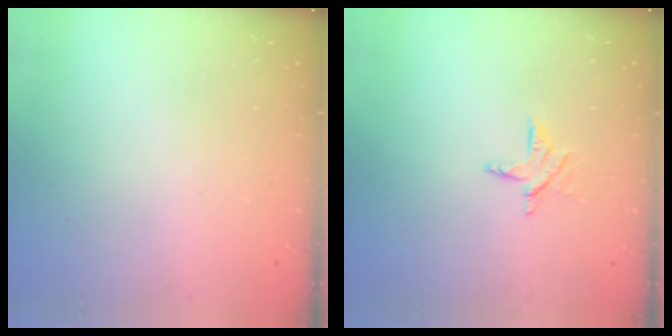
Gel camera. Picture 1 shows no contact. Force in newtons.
{"total": 6.6, "press": 6.6, "slide": 0.6}